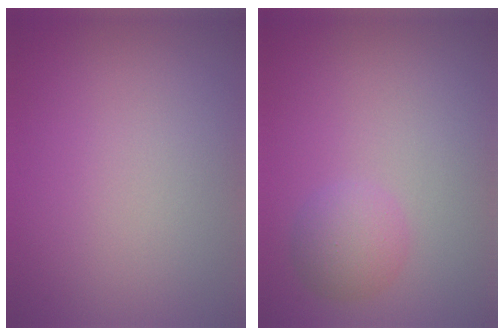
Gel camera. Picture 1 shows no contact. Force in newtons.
{"total": 2.3, "press": 2.3, "slide": 0.1}